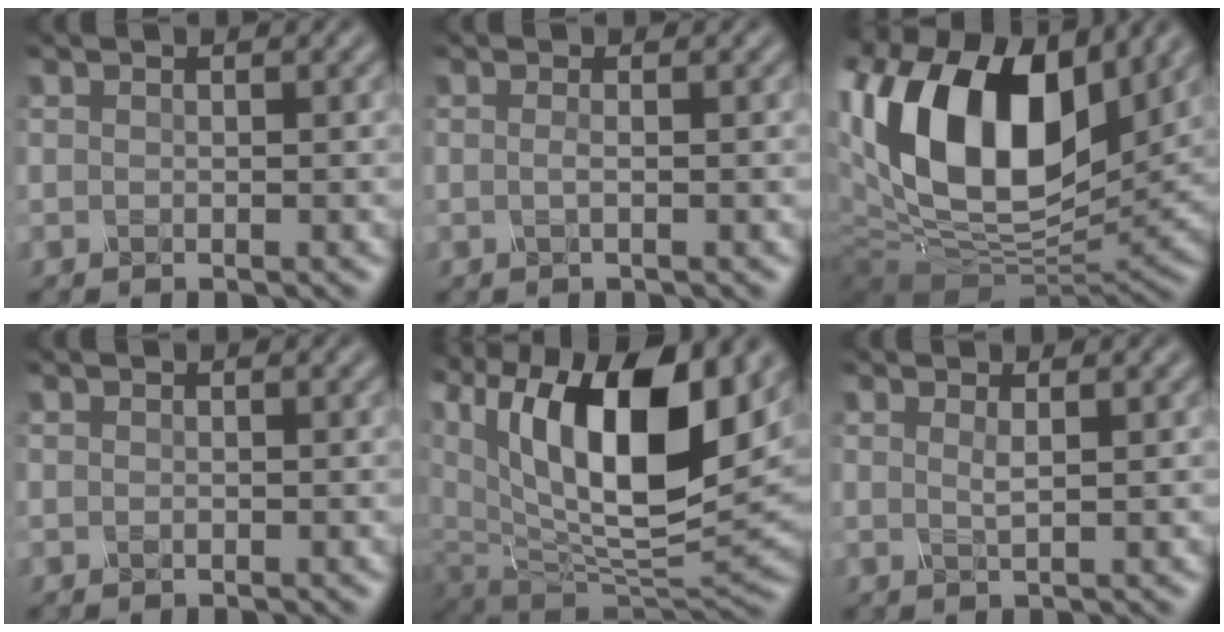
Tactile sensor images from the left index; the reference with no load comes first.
{"total": 0.8, "force": [-0.3, 0.2, 0.7], "torque": [-0.013, 0.001, -0.010]}
{"total": 17.4, "force": [4.4, 9.1, 14.1], "torque": [-0.273, 0.025, 0.067]}
{"total": 0.0}
{"total": 17.0, "force": [6.2, 8.7, 13.3], "torque": [-0.230, 0.013, 0.107]}
{"total": 1.0, "force": [0.4, 0.3, 0.8], "torque": [-0.013, -0.001, 0.003]}